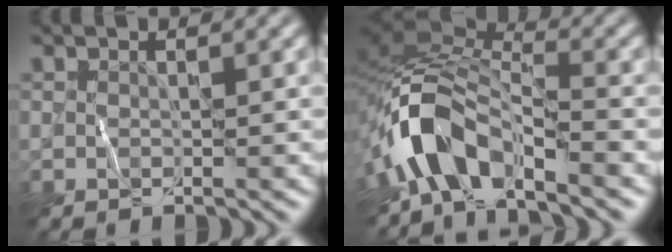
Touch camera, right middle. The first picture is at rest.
{"total": 7.0, "force": [-4.4, 3.2, 4.5], "torque": [-0.067, 0.006, -0.098]}